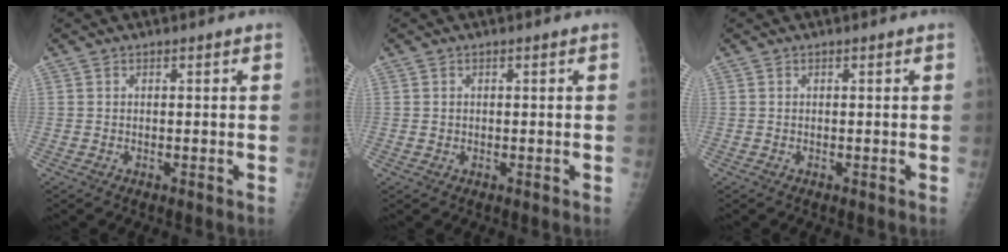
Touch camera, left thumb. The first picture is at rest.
{"total": 0.8, "force": [-0.1, 0.8, 0.1], "torque": [0.001, 0.002, 0.000]}
{"total": 0.0}